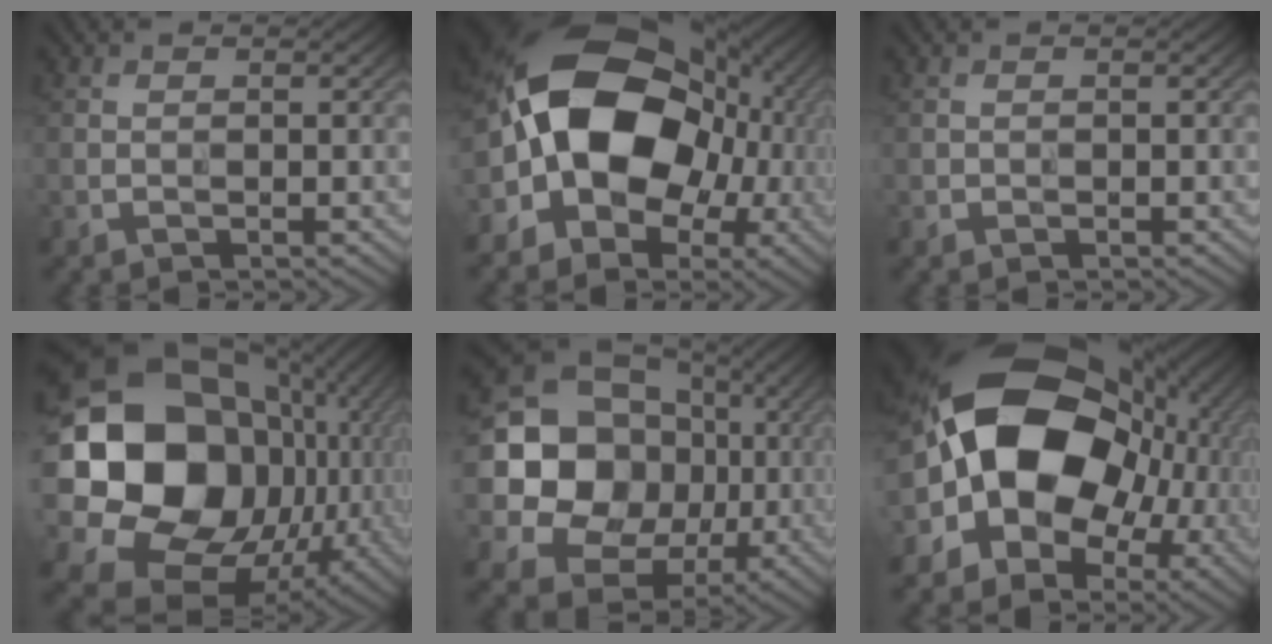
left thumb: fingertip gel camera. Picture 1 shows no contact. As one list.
[{"total": 17.8, "force": [-0.2, 13.2, 11.9], "torque": [-0.207, -0.007, -0.002]}, {"total": 0.0}, {"total": 22.2, "force": [1.6, 17.9, 13.0], "torque": [-0.333, -0.038, 0.055]}, {"total": 18.7, "force": [1.1, 16.4, 8.9], "torque": [-0.217, -0.003, 0.013]}, {"total": 19.7, "force": [0.4, 14.7, 13.0], "torque": [-0.235, -0.009, 0.013]}]